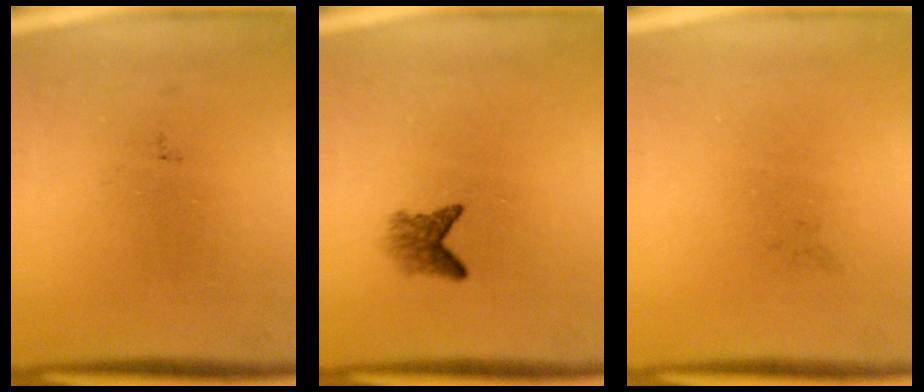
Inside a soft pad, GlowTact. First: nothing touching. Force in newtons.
{"total": 2.2}
{"total": 0.0}